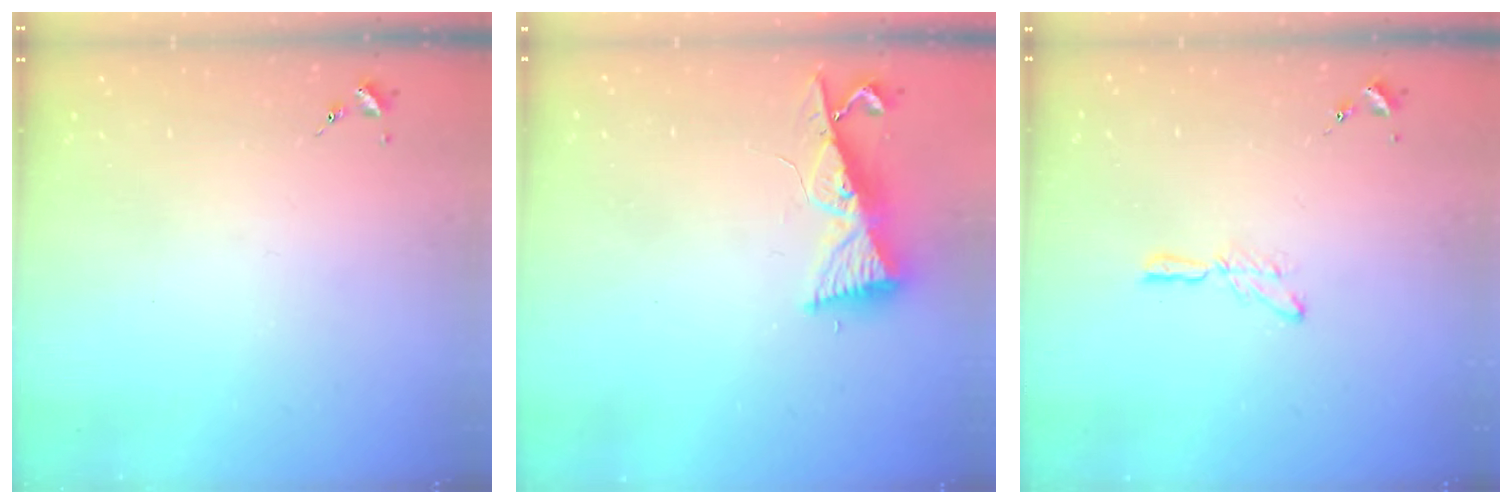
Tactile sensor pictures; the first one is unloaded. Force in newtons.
{"total": 9.0, "press": 8.9, "slide": 1.2}
{"total": 5.2, "press": 5.1, "slide": 0.5}